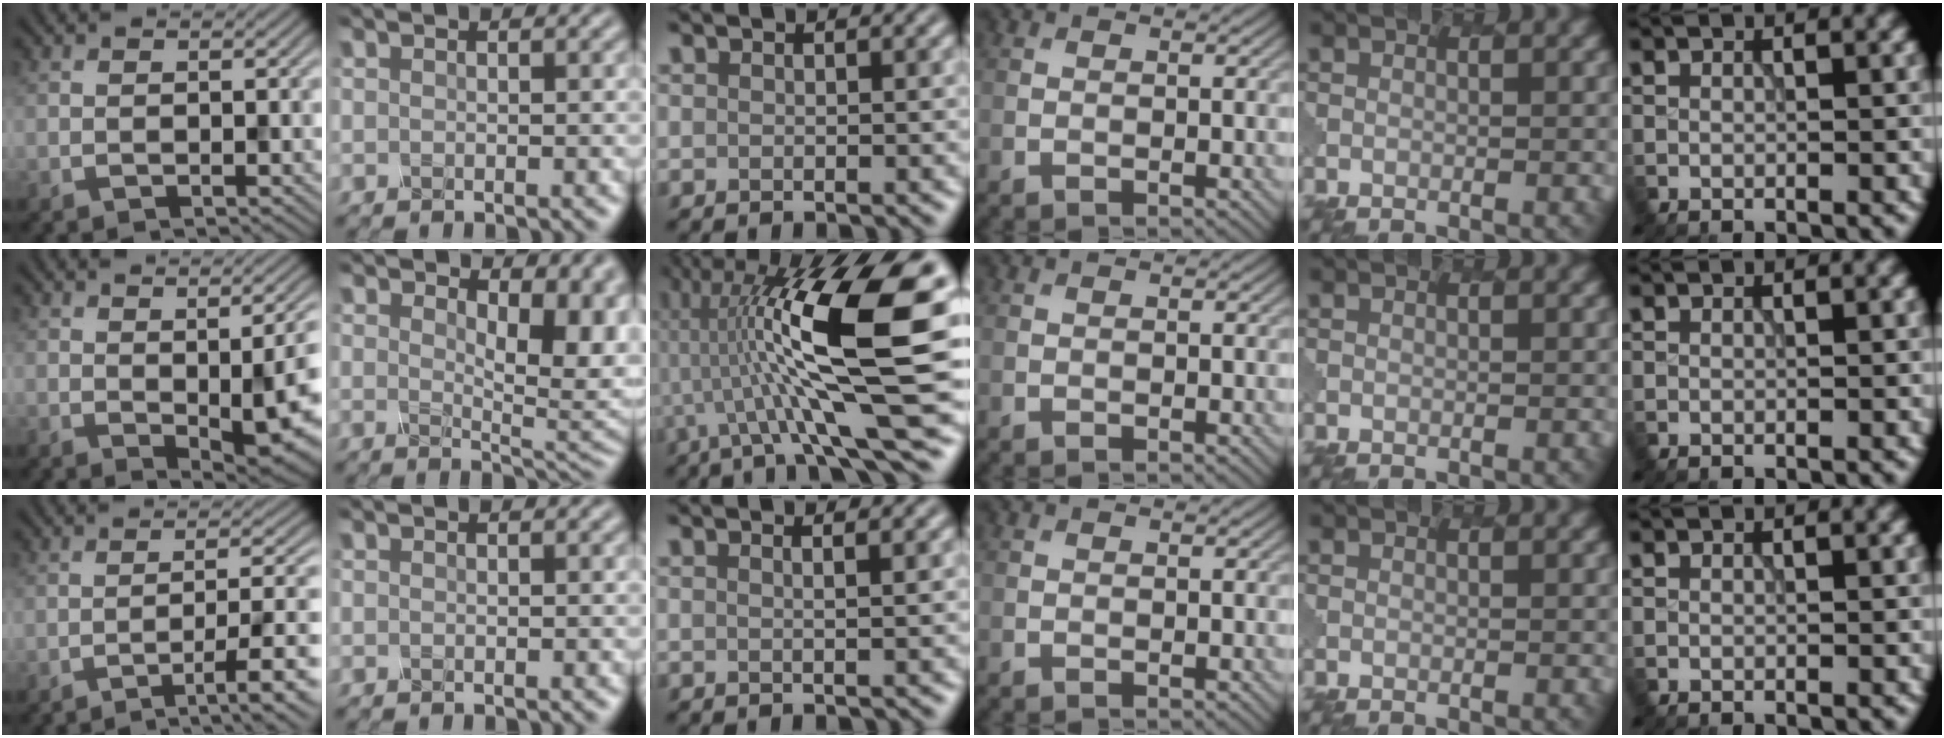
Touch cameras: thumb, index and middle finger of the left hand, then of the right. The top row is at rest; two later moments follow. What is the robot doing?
{"motion": "dispense", "object": "dispenser bottle"}